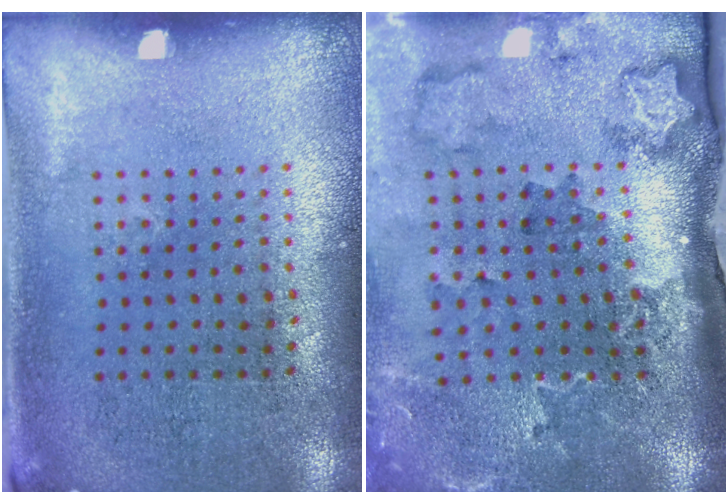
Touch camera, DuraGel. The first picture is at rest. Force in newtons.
{"total": 2.3, "press": 2.0, "slide": 1.2}